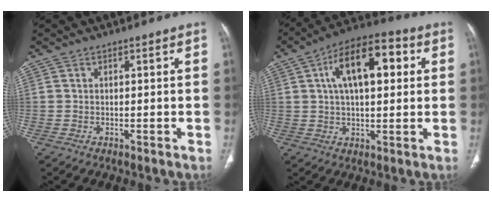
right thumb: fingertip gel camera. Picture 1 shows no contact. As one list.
[{"total": 14.7, "force": [4.0, 7.0, 12.3], "torque": [-0.185, 0.019, 0.058]}]